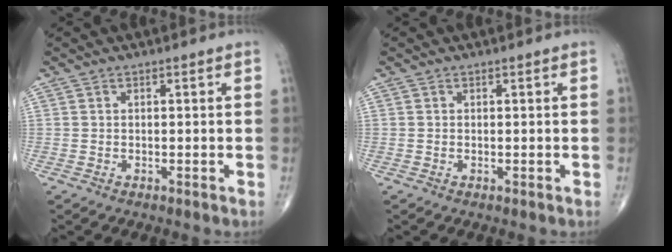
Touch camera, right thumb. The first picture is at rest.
{"total": 0.0}